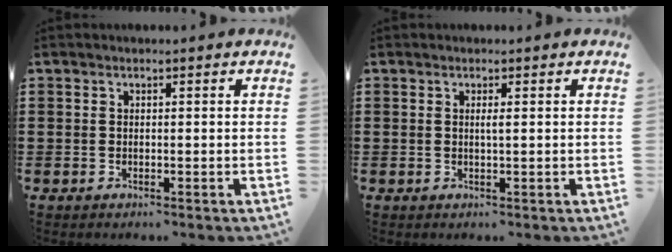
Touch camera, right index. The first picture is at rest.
{"total": 0.9, "force": [0.2, 0.0, 0.9], "torque": [-0.018, -0.002, 0.002]}